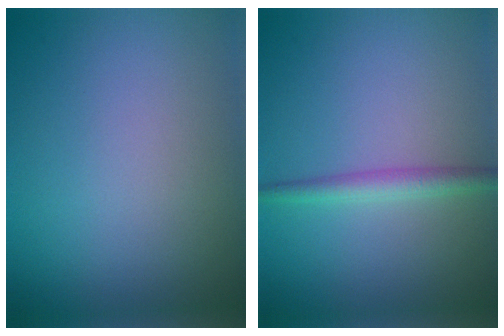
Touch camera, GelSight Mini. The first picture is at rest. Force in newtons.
{"total": 2.1, "press": 2.1, "slide": 0.0}